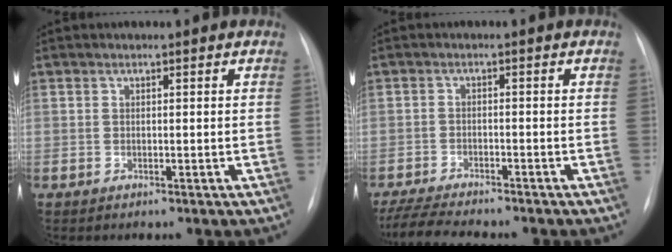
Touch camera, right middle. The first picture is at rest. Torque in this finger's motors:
{"motor_torque": [0.12, -0.14, 0.08, 0.05]}